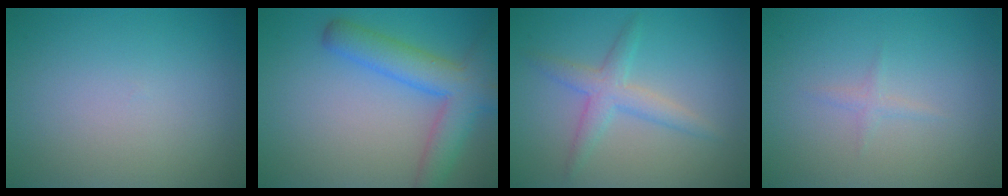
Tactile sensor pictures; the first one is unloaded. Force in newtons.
{"total": 5.8, "press": 5.8, "slide": 0.3}
{"total": 3.0, "press": 3.0, "slide": 0.2}
{"total": 0.8, "press": 0.8, "slide": 0.1}